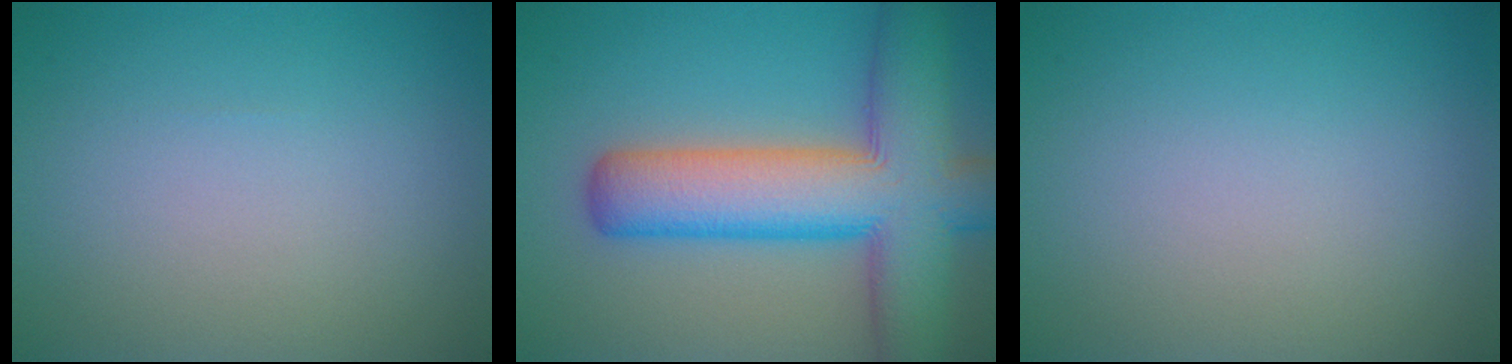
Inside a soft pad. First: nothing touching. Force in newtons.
{"total": 11.5, "press": 11.5, "slide": 0.5}
{"total": 0.0}